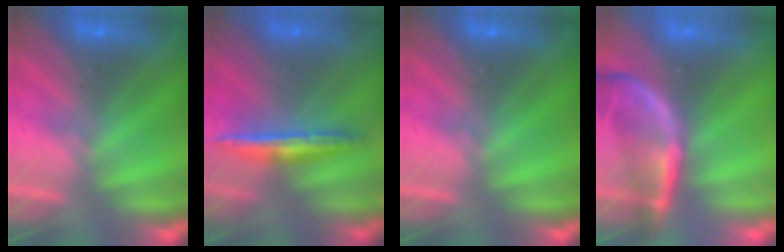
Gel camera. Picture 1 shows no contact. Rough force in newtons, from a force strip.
{"total": 1.6}
{"total": 0.0}
{"total": 2.3}